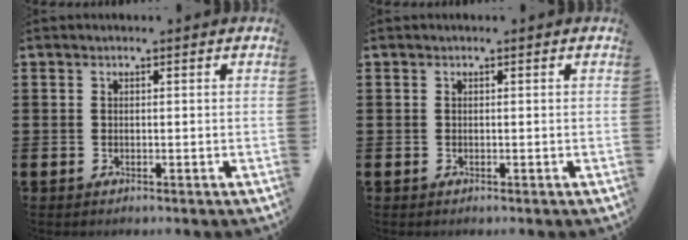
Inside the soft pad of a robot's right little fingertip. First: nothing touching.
{"total": 0.0}